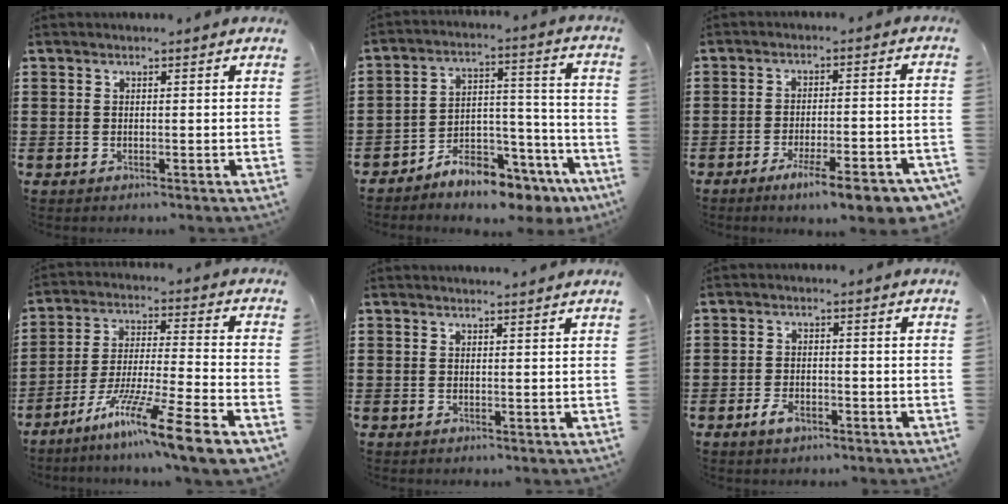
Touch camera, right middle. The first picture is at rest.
{"total": 7.7, "force": [-7.3, 1.9, 1.9], "torque": [-0.032, 0.022, -0.136]}
{"total": 8.0, "force": [-5.6, 0.7, 5.6], "torque": [-0.090, -0.008, -0.098]}
{"total": 12.8, "force": [-9.5, 0.0, 8.5], "torque": [-0.152, 0.008, -0.179]}
{"total": 1.0, "force": [1.0, -0.1, 0.2], "torque": [0.002, -0.004, 0.018]}
{"total": 3.0, "force": [-1.8, 1.4, 2.0], "torque": [-0.043, -0.002, -0.034]}